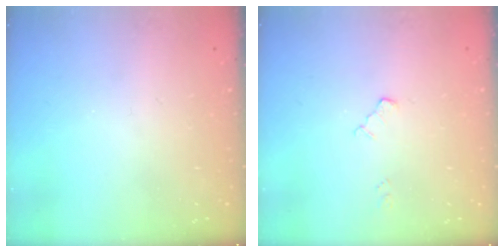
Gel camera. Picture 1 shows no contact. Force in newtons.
{"total": 3.2, "press": 3.2, "slide": 0.4}